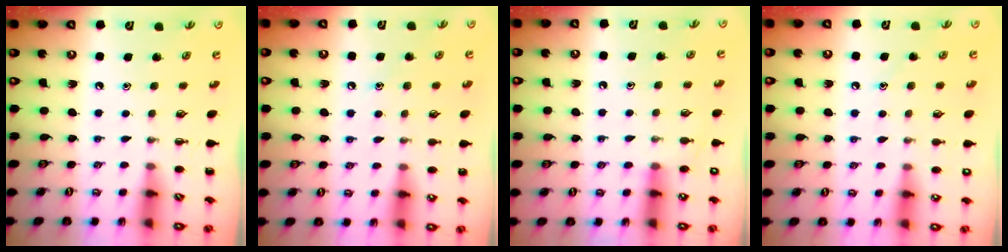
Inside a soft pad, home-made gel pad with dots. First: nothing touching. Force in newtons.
{"total": 6.7, "press": 6.4, "slide": 1.8}
{"total": 7.7, "press": 7.5, "slide": 2.0}
{"total": 7.3, "press": 7.1, "slide": 1.8}